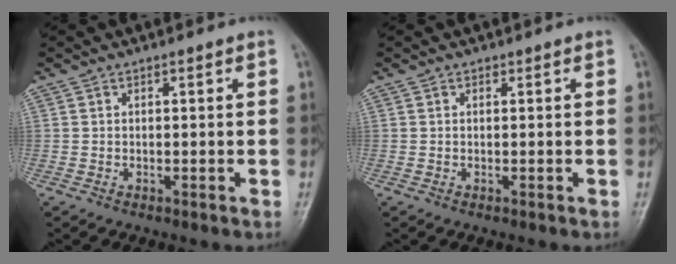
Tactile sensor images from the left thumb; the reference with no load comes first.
{"total": 0.0}